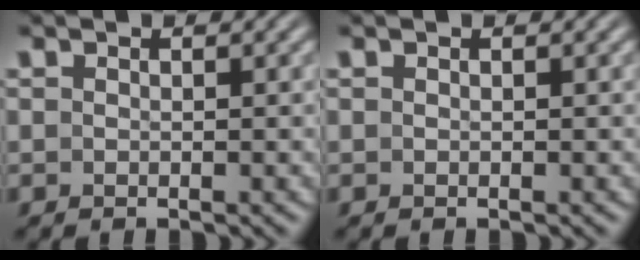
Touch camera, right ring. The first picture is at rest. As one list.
[{"total": 0.0}]